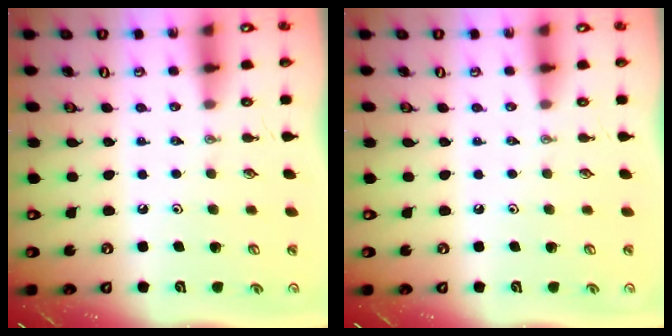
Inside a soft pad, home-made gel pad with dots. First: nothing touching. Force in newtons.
{"total": 0.0}